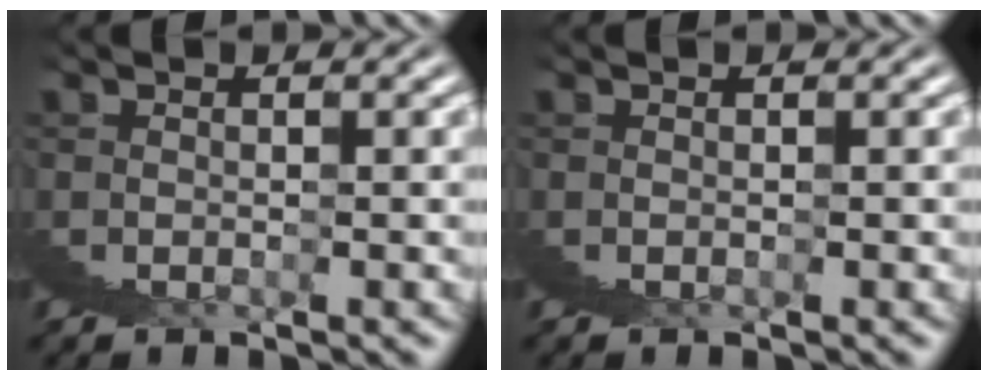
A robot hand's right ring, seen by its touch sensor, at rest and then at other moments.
{"total": 0.0}